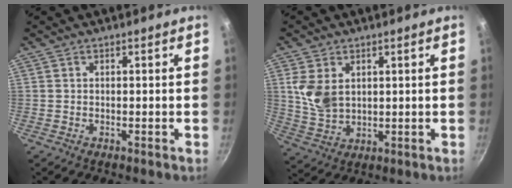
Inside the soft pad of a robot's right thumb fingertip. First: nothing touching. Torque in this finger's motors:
{"motor_torque": [0.34, 2.04, 0.68, -0.50, 0.20]}